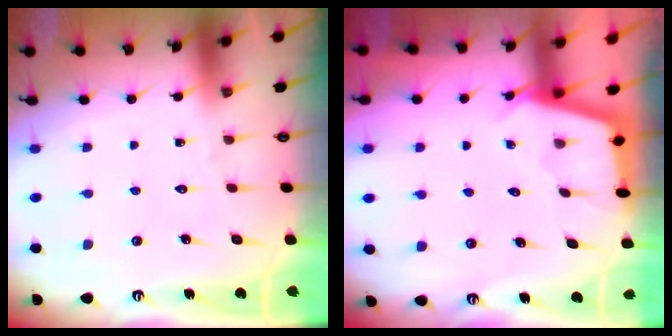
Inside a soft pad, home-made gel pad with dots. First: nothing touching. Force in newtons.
{"total": 2.5, "press": 2.5, "slide": 0.1}